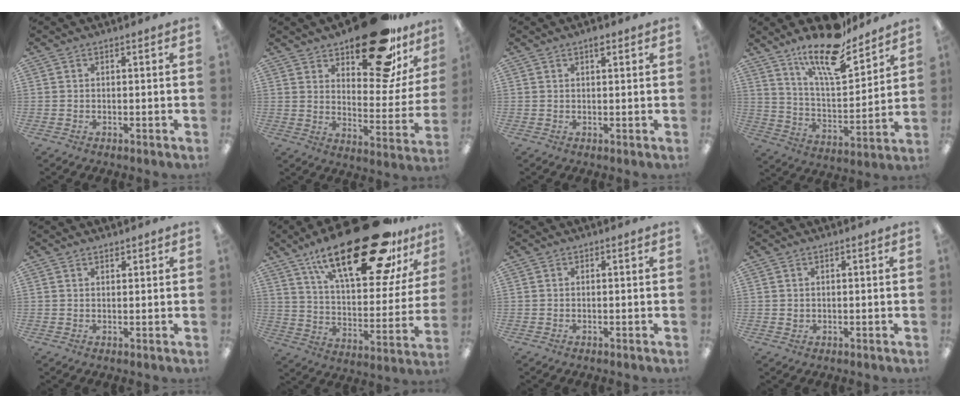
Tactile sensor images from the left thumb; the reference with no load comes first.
{"total": 23.7, "force": [16.7, 9.6, 13.7], "torque": [-0.171, -0.104, 0.274]}
{"total": 2.0, "force": [1.4, 0.6, 1.3], "torque": [-0.021, -0.001, 0.024]}
{"total": 17.3, "force": [13.8, 4.8, 9.3], "torque": [-0.163, -0.086, 0.231]}
{"total": 1.4, "force": [1.2, 0.5, 0.4], "torque": [-0.008, -0.001, 0.023]}
{"total": 31.0, "force": [20.1, 11.1, 20.8], "torque": [-0.317, -0.118, 0.327]}
{"total": 0.0}
{"total": 0.9, "force": [0.5, 0.8, 0.3], "torque": [-0.007, 0.005, 0.008]}